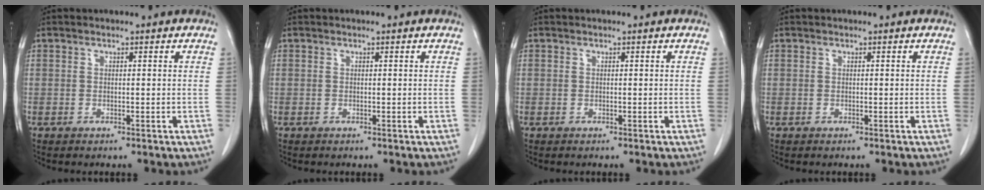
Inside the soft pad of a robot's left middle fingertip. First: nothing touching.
{"total": 0.0}
{"total": 0.0}
{"total": 0.0}